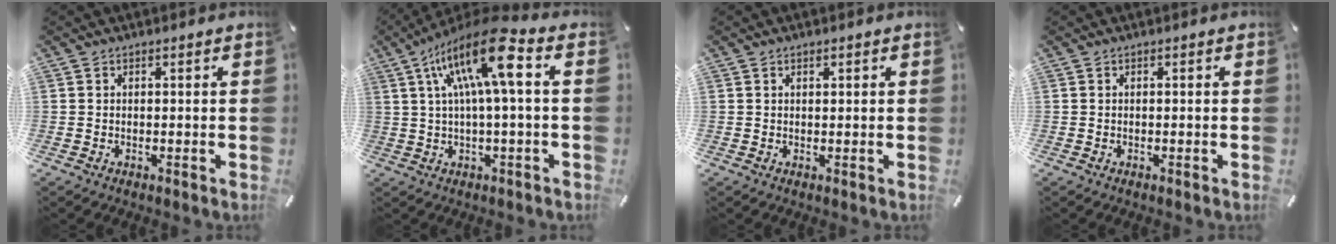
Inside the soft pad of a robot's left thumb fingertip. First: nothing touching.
{"total": 16.8, "force": [4.7, 4.4, 15.5], "torque": [-0.299, -0.006, 0.071]}
{"total": 0.6, "force": [0.4, 0.3, 0.4], "torque": [-0.007, 0.001, 0.007]}
{"total": 0.0}